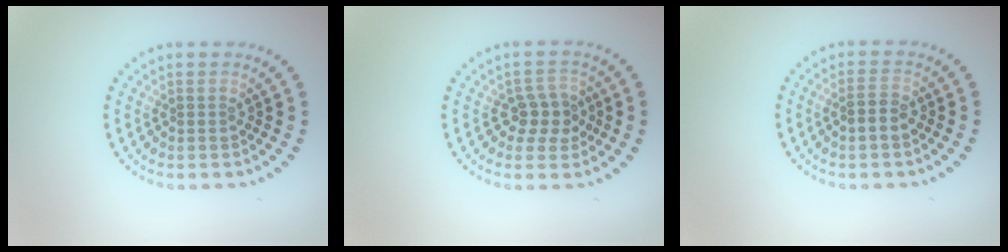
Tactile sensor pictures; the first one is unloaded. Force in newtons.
{"total": 2.7, "press": 2.5, "slide": 0.9}
{"total": 1.9, "press": 1.8, "slide": 0.7}